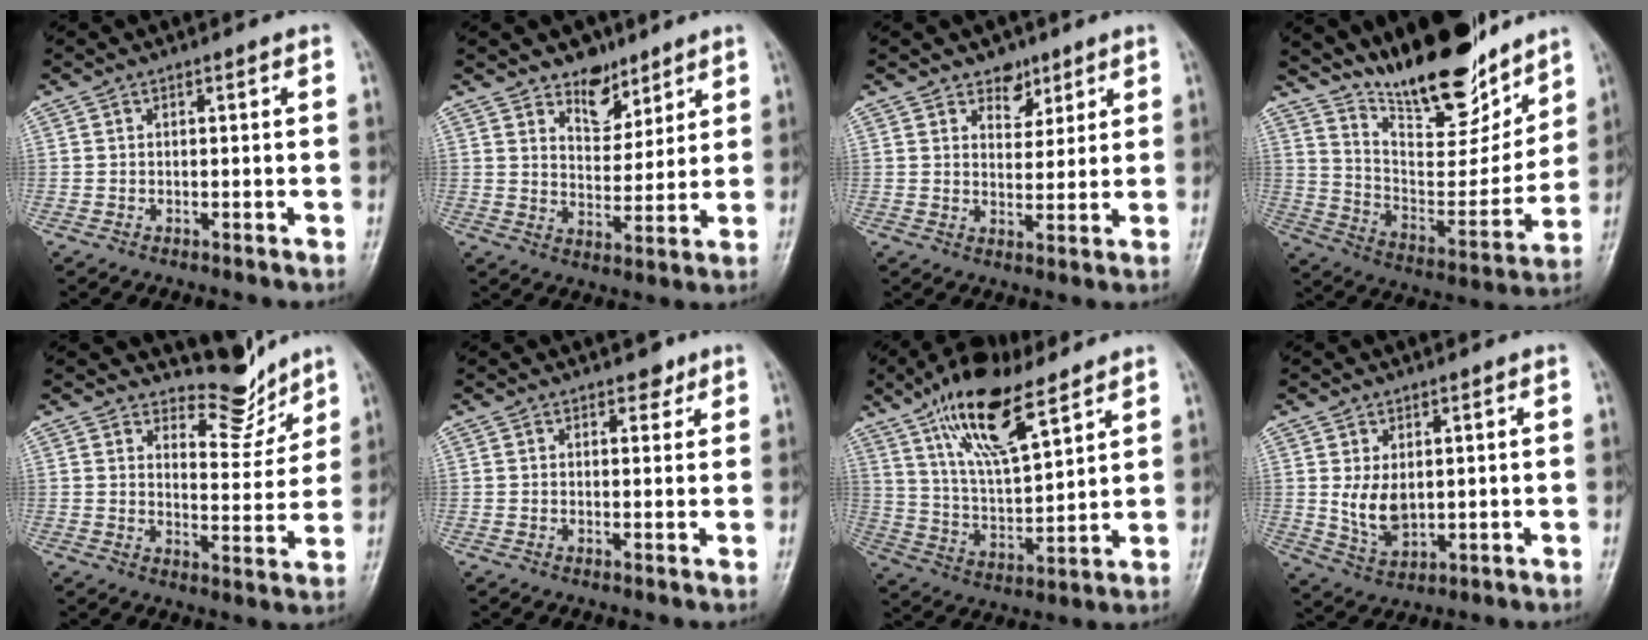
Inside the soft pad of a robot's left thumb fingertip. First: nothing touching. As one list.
[{"total": 7.8, "force": [5.6, 4.6, 2.8], "torque": [-0.011, -0.039, 0.095]}, {"total": 4.9, "force": [3.3, 3.2, 1.6], "torque": [0.007, -0.021, 0.053]}, {"total": 21.0, "force": [17.0, 6.4, 10.6], "torque": [-0.122, -0.104, 0.288]}, {"total": 7.6, "force": [6.9, 2.8, 1.4], "torque": [0.012, -0.066, 0.108]}, {"total": 2.4, "force": [1.7, 1.4, 0.9], "torque": [0.004, -0.008, 0.020]}, {"total": 16.7, "force": [10.5, 5.8, 11.7], "torque": [-0.188, -0.044, 0.198]}, {"total": 6.2, "force": [1.1, 3.9, 4.7], "torque": [-0.073, -0.014, 0.034]}]